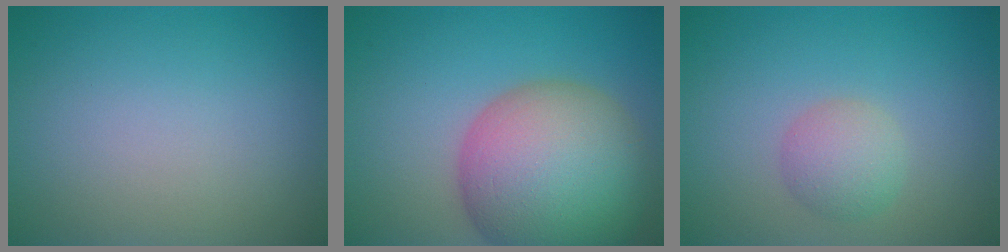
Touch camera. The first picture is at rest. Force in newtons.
{"total": 13.3, "press": 13.2, "slide": 0.9}
{"total": 2.6, "press": 2.6, "slide": 0.1}